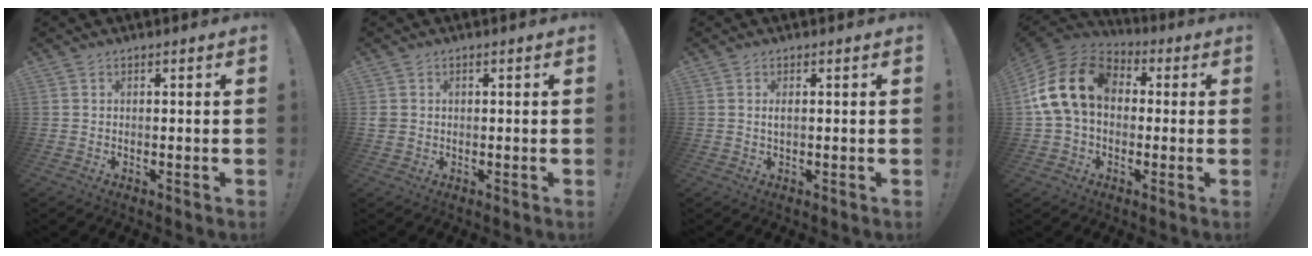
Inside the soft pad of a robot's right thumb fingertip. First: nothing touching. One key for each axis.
{"total": 1.6, "fx": 0.0, "fy": 1.5, "fz": 0.6, "tx": -0.016, "ty": 0.003, "tz": 0.003}
{"total": 1.1, "fx": 0.2, "fy": 0.1, "fz": 1.0, "tx": -0.013, "ty": -0.003, "tz": 0.002}
{"total": 18.6, "fx": 3.2, "fy": 13.0, "fz": 12.9, "tx": -0.242, "ty": 0.013, "tz": 0.062}